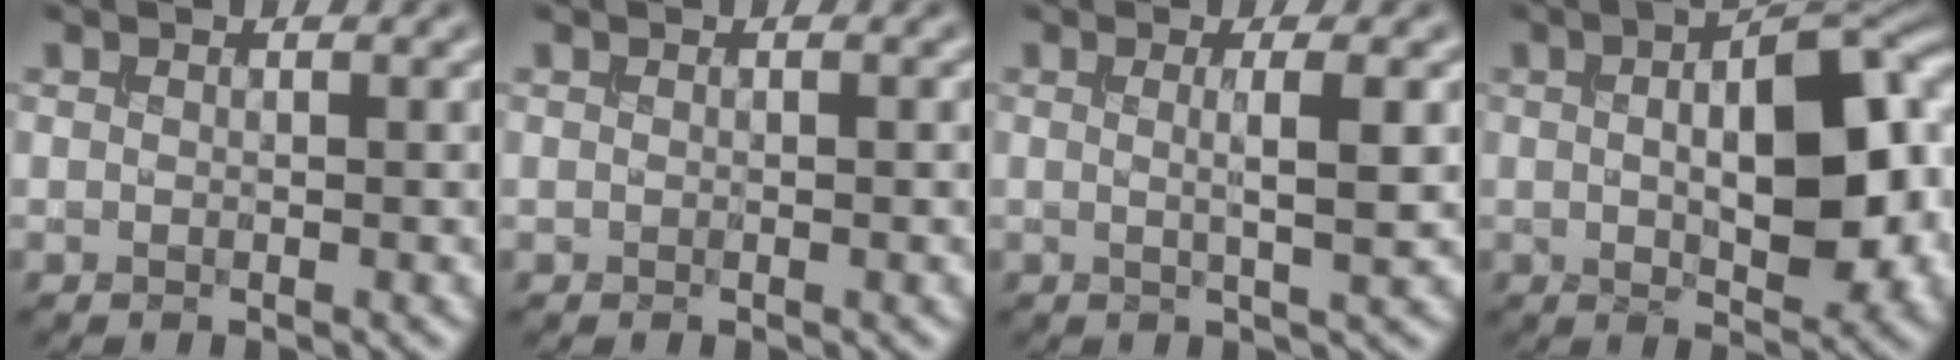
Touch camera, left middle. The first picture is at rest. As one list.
[{"total": 0.0}, {"total": 3.0, "force": [0.1, 0.6, 2.9], "torque": [-0.042, -0.001, 0.000]}, {"total": 11.4, "force": [0.9, 4.7, 10.4], "torque": [-0.129, 0.012, 0.016]}]